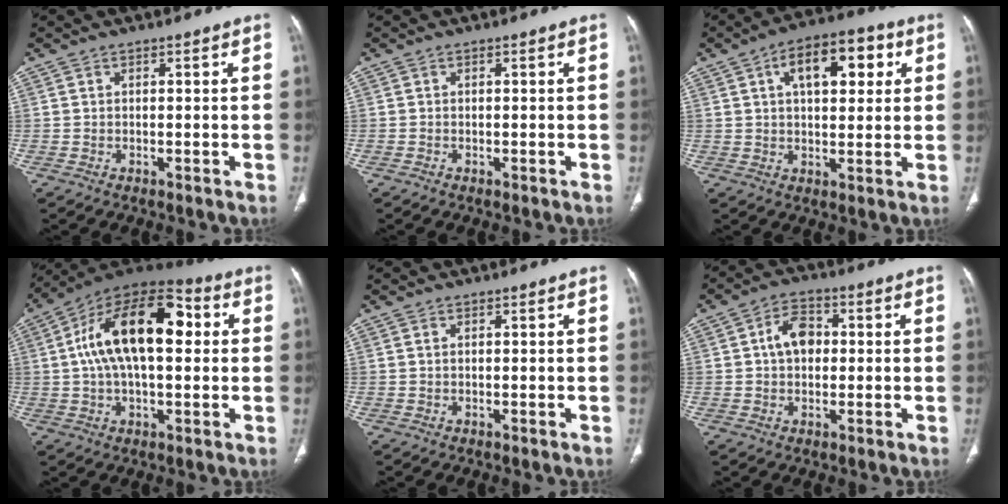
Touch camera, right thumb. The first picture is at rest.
{"total": 0.0}
{"total": 12.6, "force": [4.2, 6.5, 10.0], "torque": [-0.121, 0.014, 0.060]}
{"total": 20.3, "force": [3.1, 10.1, 17.3], "torque": [-0.283, 0.033, 0.041]}
{"total": 0.0}
{"total": 6.6, "force": [0.7, 4.7, 4.7], "torque": [-0.064, 0.015, 0.006]}